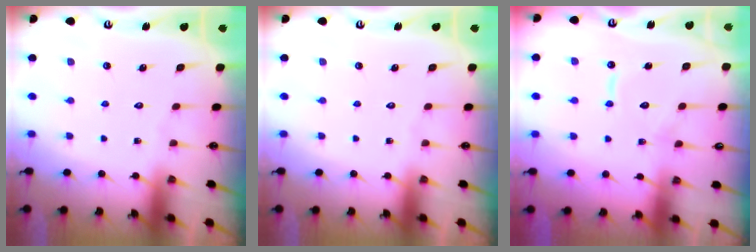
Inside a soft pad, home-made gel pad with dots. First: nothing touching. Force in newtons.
{"total": 0.0}
{"total": 8.8, "press": 8.8, "slide": 0.6}